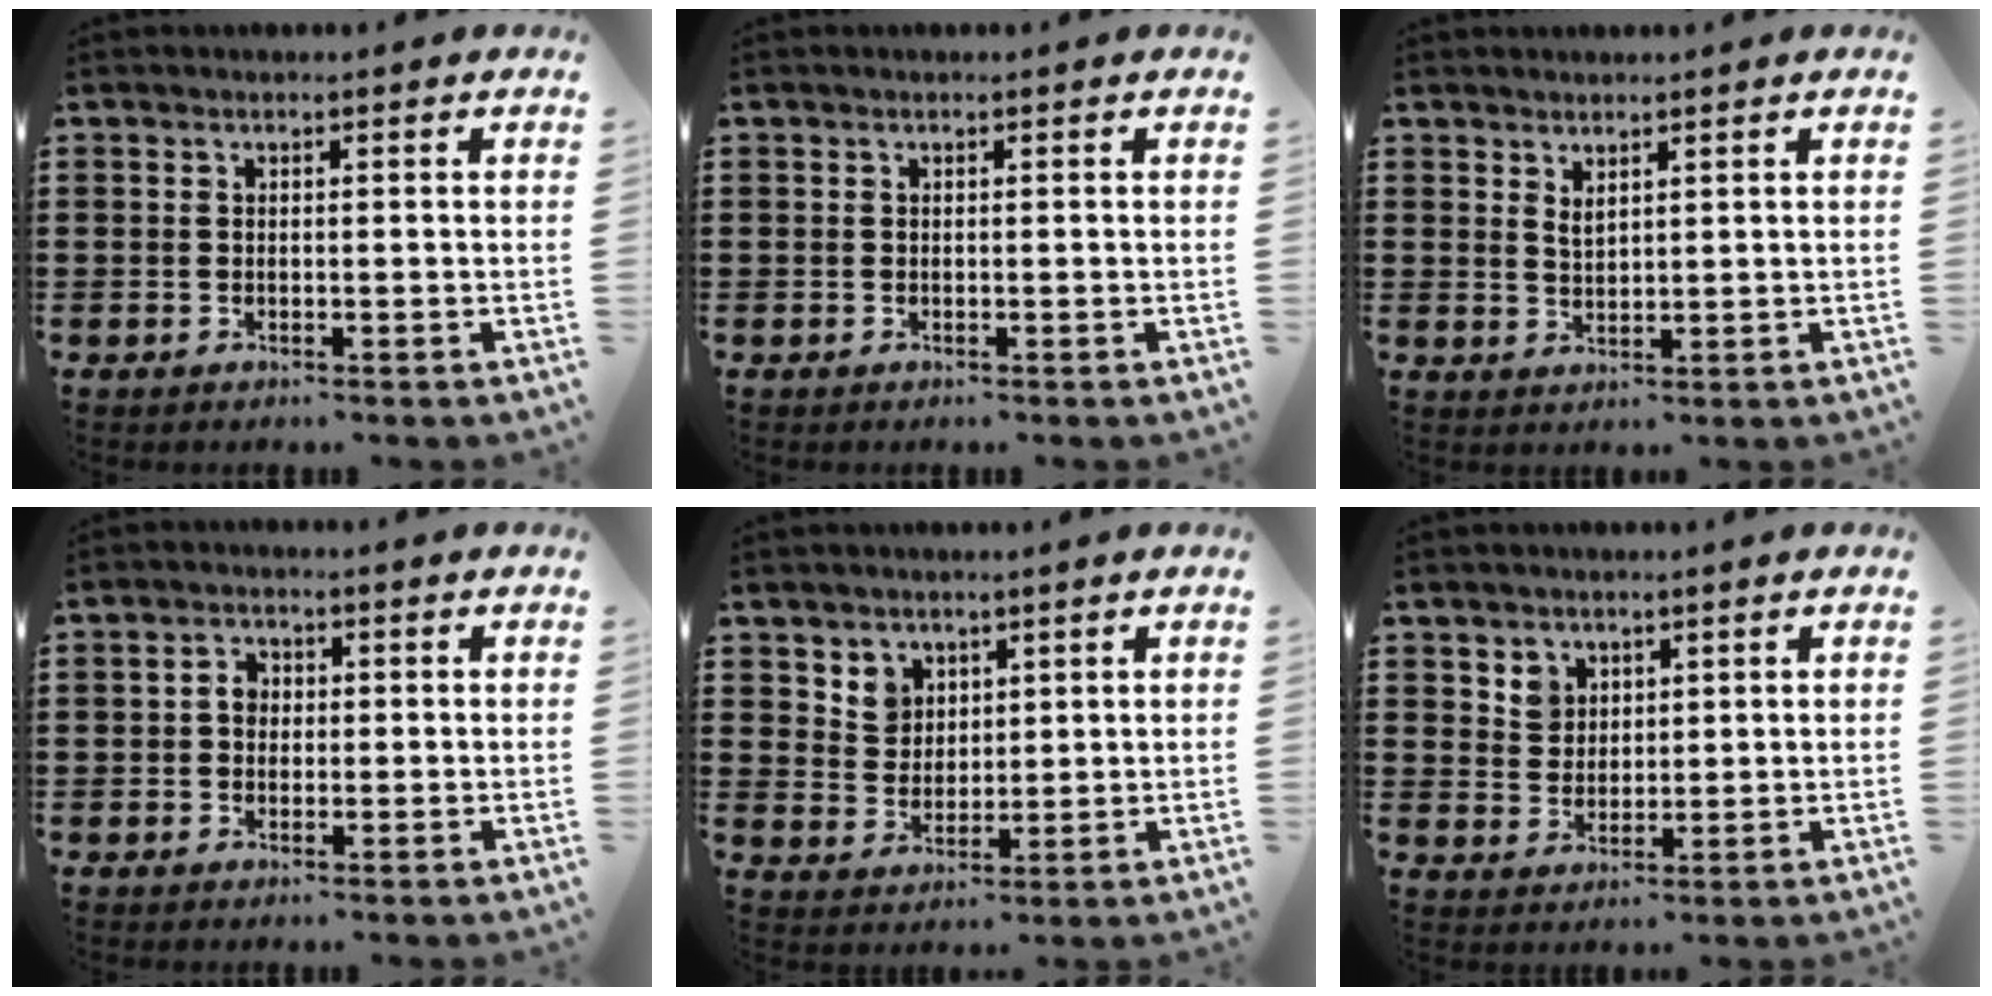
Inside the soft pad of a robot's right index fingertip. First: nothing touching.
{"total": 0.0}
{"total": 1.7, "force": [1.4, 0.7, 0.7], "torque": [-0.015, 0.003, 0.027]}
{"total": 2.4, "force": [-0.1, 1.9, 1.4], "torque": [-0.032, 0.008, -0.003]}
{"total": 4.5, "force": [2.8, 3.5, 0.5], "torque": [-0.020, 0.007, 0.052]}
{"total": 3.4, "force": [2.1, 2.7, 0.4], "torque": [-0.012, 0.008, 0.038]}